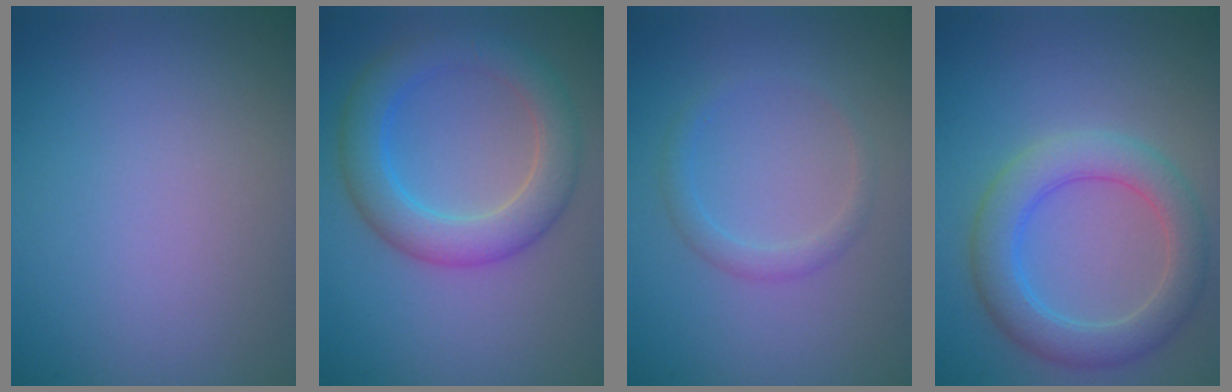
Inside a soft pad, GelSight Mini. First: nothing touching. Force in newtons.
{"total": 5.2, "press": 5.2, "slide": 0.2}
{"total": 1.5, "press": 1.5, "slide": 0.0}
{"total": 4.9, "press": 4.9, "slide": 0.3}